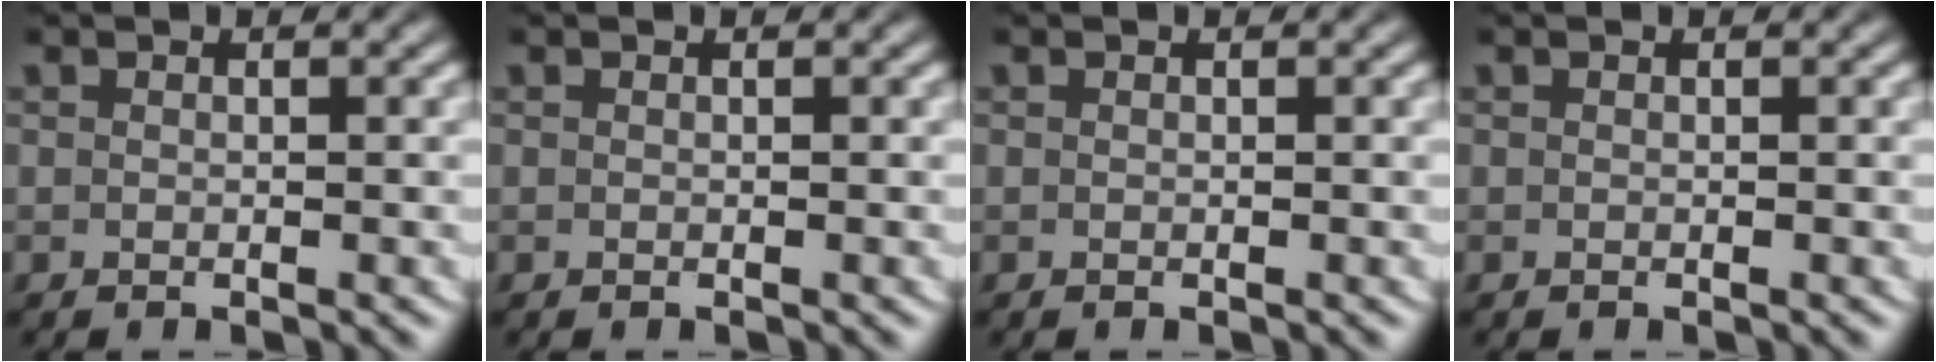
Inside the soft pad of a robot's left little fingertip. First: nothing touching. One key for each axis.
{"total": 0.0}
{"total": 0.0}
{"total": 0.0}